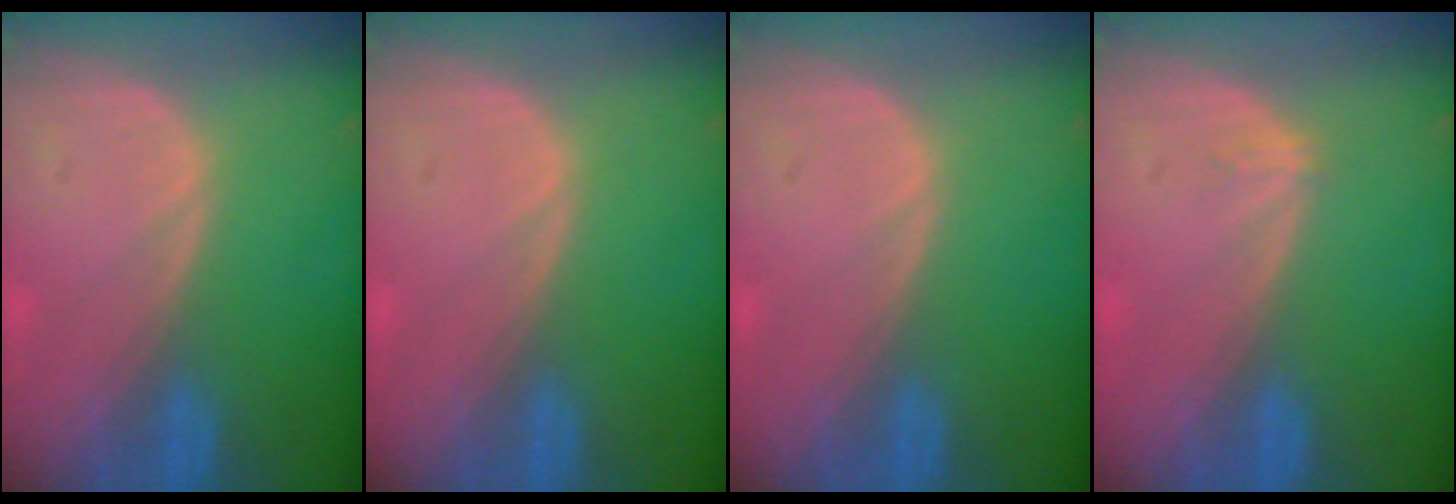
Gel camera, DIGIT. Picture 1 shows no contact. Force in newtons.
{"total": 0.0}
{"total": 0.0}
{"total": 0.9, "press": 0.6, "slide": 0.6}